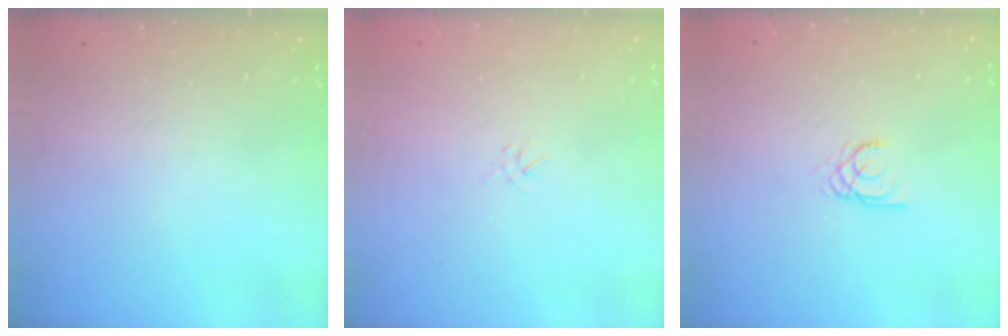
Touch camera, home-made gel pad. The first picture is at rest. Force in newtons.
{"total": 1.0, "press": 0.9, "slide": 0.4}
{"total": 2.0, "press": 2.0, "slide": 0.2}